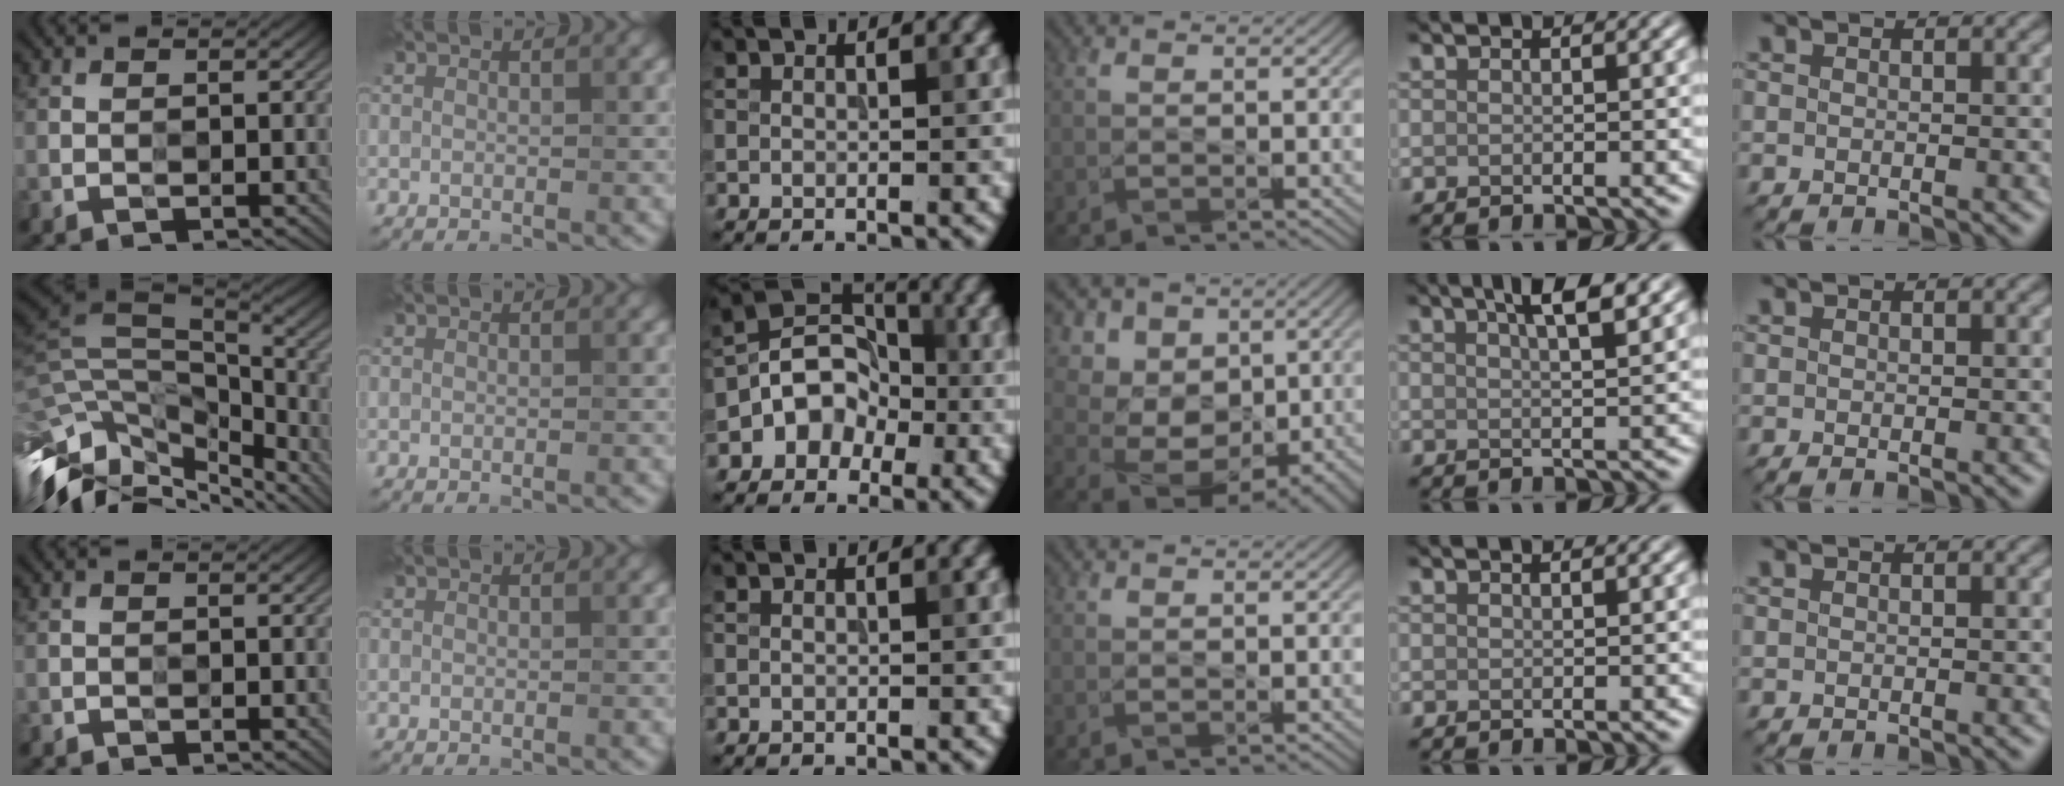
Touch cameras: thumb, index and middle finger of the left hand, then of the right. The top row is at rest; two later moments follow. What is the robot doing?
{"motion": "wipe", "object": "glasses"}